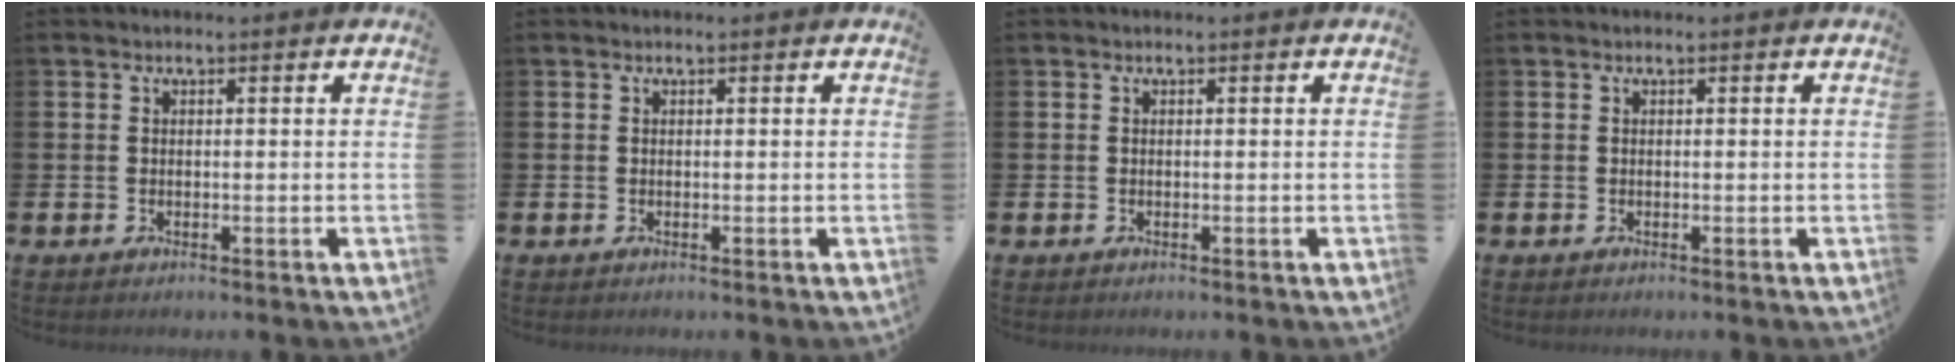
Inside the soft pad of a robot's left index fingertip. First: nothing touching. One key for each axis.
{"total": 0.0}
{"total": 0.0}
{"total": 0.0}